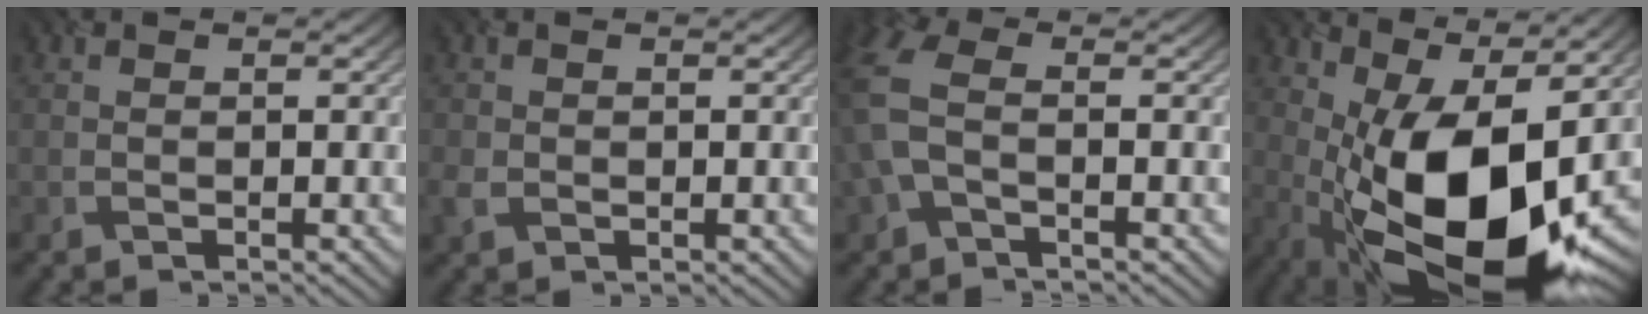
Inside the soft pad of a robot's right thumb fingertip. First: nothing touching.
{"total": 1.8, "force": [-0.5, 1.5, 0.8], "torque": [-0.025, -0.007, -0.012]}
{"total": 6.5, "force": [-0.7, 3.9, 5.1], "torque": [-0.145, 0.004, -0.029]}
{"total": 18.7, "force": [-1.8, 8.5, 16.6], "torque": [-0.288, -0.023, -0.018]}